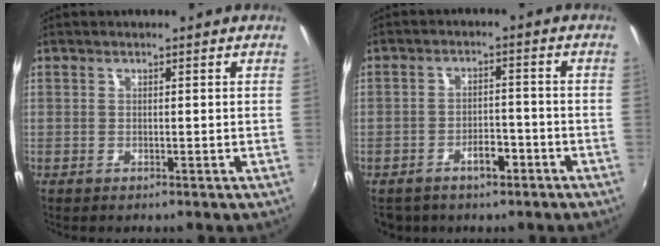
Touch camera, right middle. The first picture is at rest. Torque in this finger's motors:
{"motor_torque": [1.07, -1.07, 0.09, 0.05]}